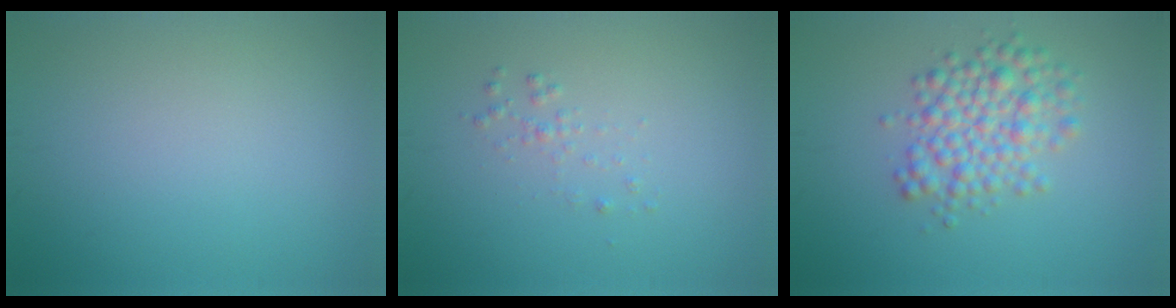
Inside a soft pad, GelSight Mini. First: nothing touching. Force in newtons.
{"total": 0.9, "press": 0.9, "slide": 0.0}
{"total": 4.6, "press": 4.6, "slide": 0.1}